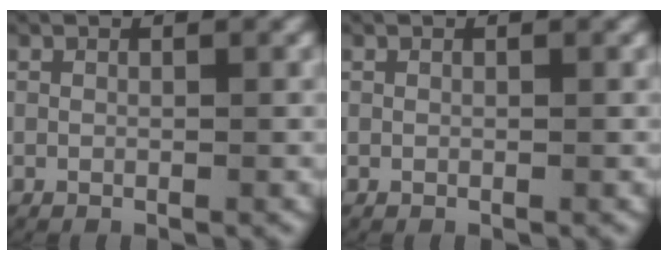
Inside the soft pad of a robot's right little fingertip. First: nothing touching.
{"total": 0.0}